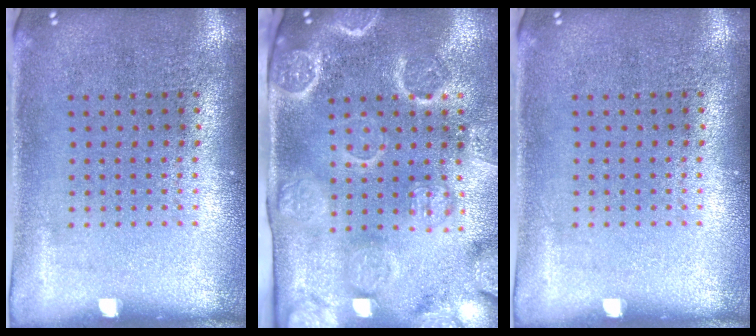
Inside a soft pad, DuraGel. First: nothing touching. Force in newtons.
{"total": 4.0, "press": 3.4, "slide": 2.1}
{"total": 0.0}